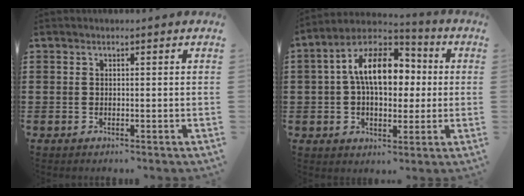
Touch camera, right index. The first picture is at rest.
{"total": 12.2, "force": [2.2, 7.4, 9.5], "torque": [-0.189, 0.012, 0.036]}